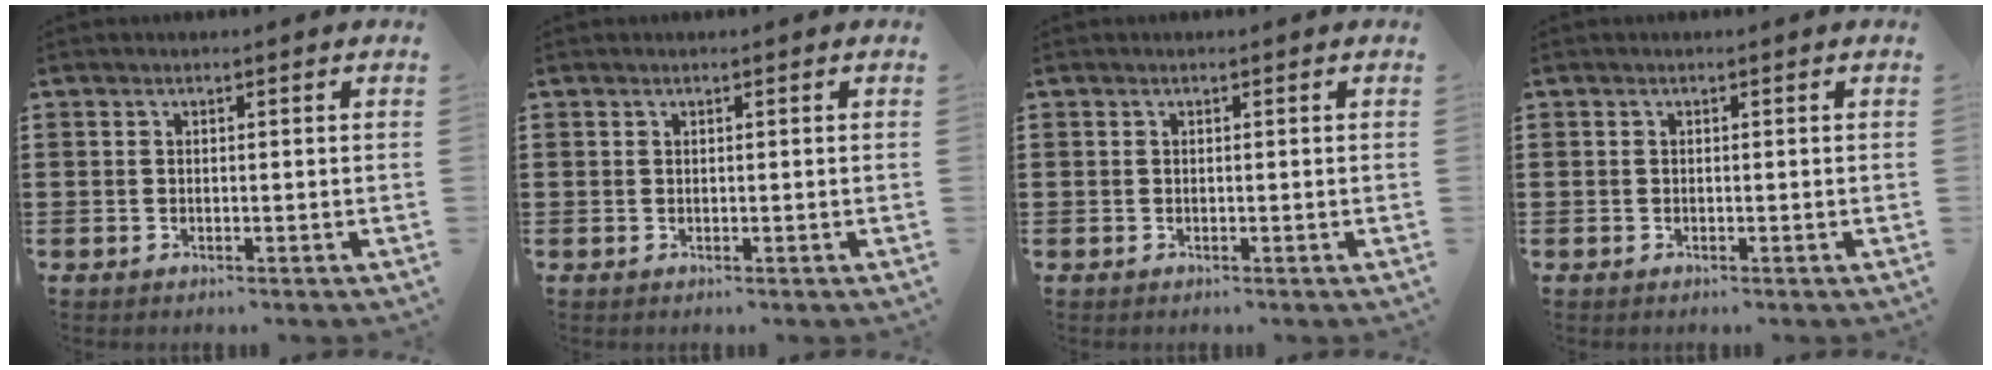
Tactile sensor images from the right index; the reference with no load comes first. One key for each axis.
{"total": 0.0}
{"total": 0.0}
{"total": 0.0}